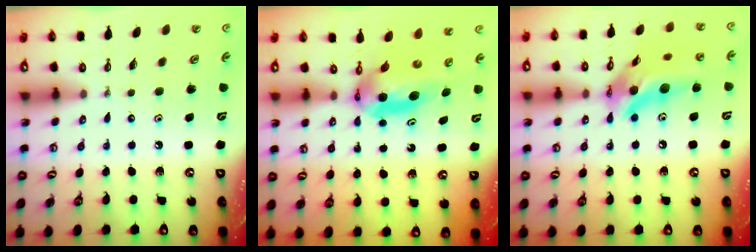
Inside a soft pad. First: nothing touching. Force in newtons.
{"total": 9.3, "press": 5.2, "slide": 7.7}
{"total": 16.5, "press": 16.2, "slide": 3.4}